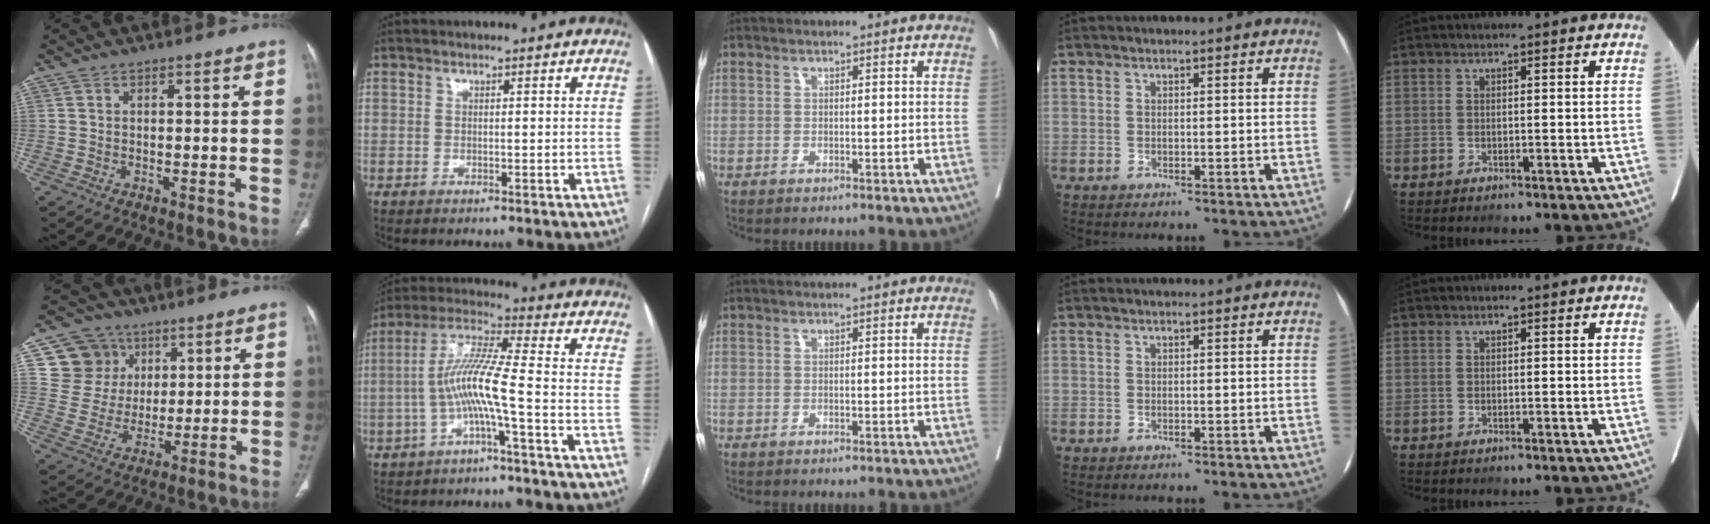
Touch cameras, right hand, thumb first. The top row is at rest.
{"thumb": {"total": 11.3, "force": [4.8, 10.0, 2.3], "torque": [-0.003, -0.012, 0.093]}, "index": {"total": 8.5, "force": [-2.6, -0.7, 8.0], "torque": [-0.164, 0.020, -0.053]}}